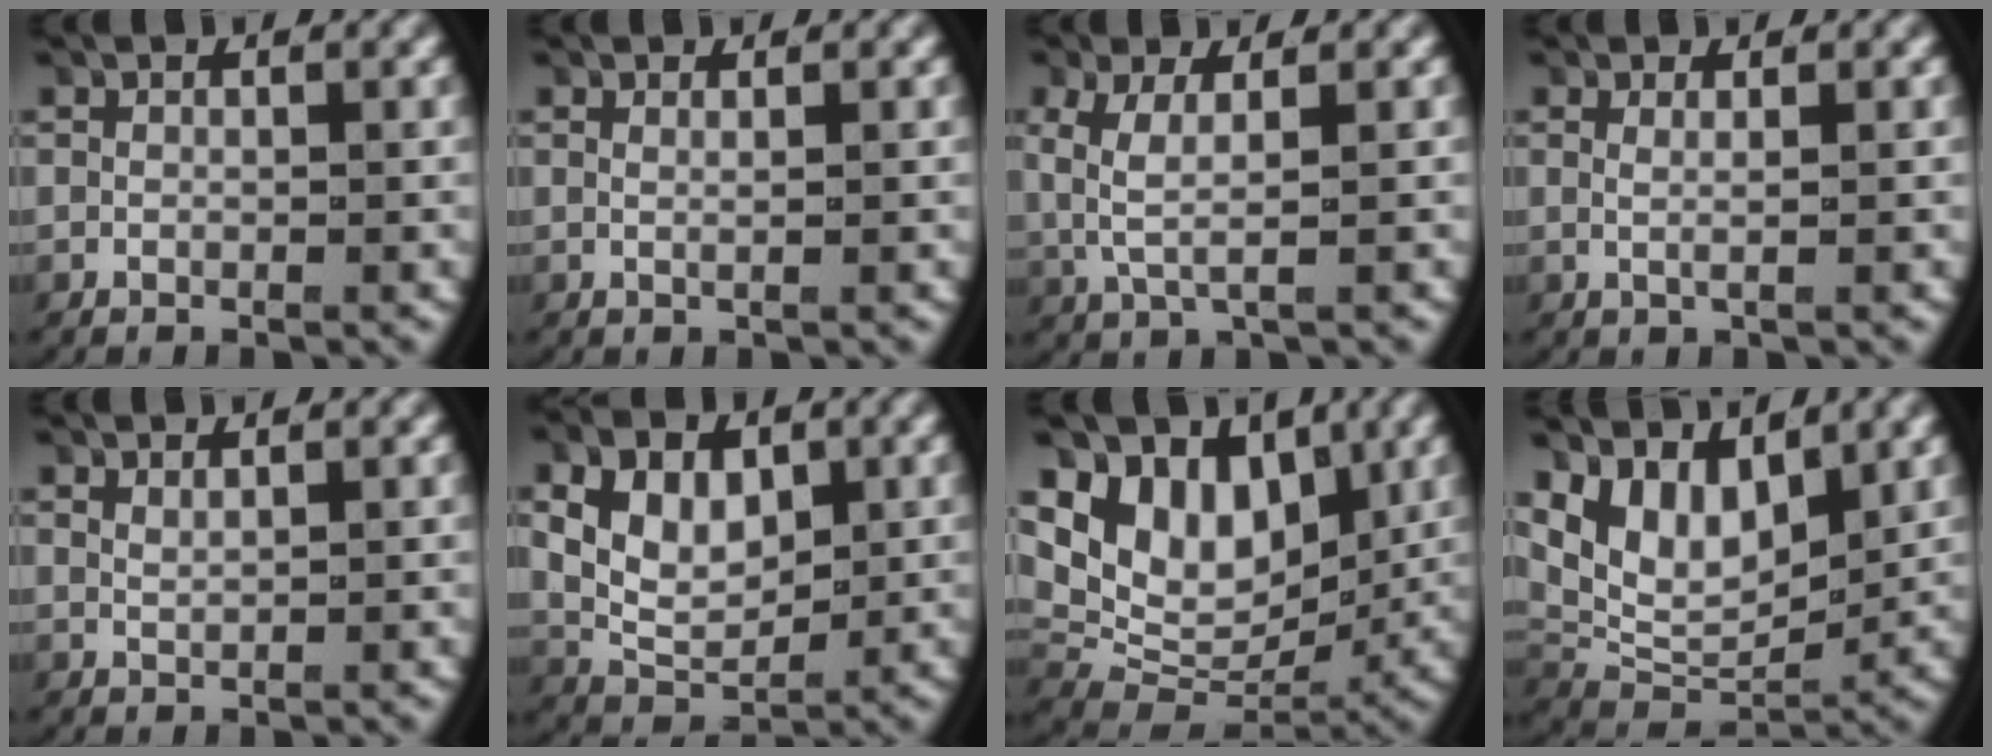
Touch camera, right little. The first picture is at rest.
{"total": 0.8, "force": [0.4, -0.5, 0.5], "torque": [-0.016, -0.006, 0.010]}
{"total": 3.0, "force": [0.6, 1.0, 2.7], "torque": [-0.076, -0.007, 0.020]}
{"total": 1.2, "force": [0.4, -0.3, 1.1], "torque": [-0.032, -0.008, 0.011]}
{"total": 0.9, "force": [0.8, -0.4, 0.2], "torque": [-0.010, -0.004, 0.024]}
{"total": 7.2, "force": [1.0, 5.4, 4.7], "torque": [-0.093, -0.016, 0.024]}
{"total": 11.4, "force": [2.2, 8.8, 7.0], "torque": [-0.151, -0.027, 0.043]}
{"total": 8.7, "force": [1.4, 6.5, 5.6], "torque": [-0.129, -0.027, 0.035]}